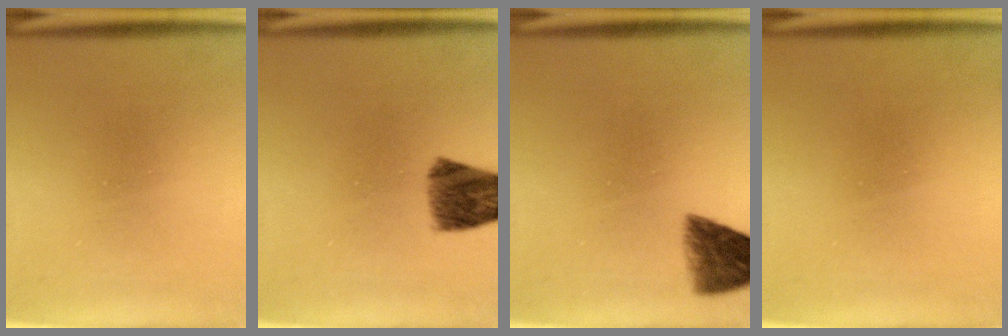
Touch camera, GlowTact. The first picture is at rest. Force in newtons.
{"total": 8.5}
{"total": 5.8}
{"total": 0.5}